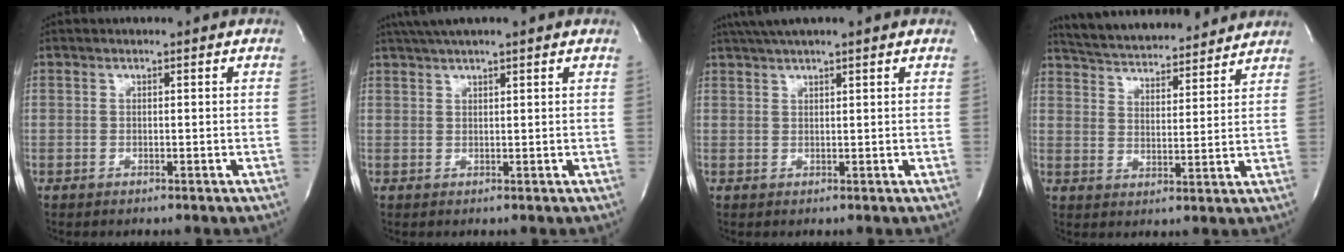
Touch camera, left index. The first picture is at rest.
{"total": 7.4, "force": [5.9, 0.5, 4.5], "torque": [-0.078, 0.039, 0.087]}
{"total": 7.3, "force": [5.8, 0.4, 4.4], "torque": [-0.077, 0.040, 0.087]}
{"total": 17.6, "force": [16.4, 3.1, 5.7], "torque": [-0.098, 0.022, 0.241]}